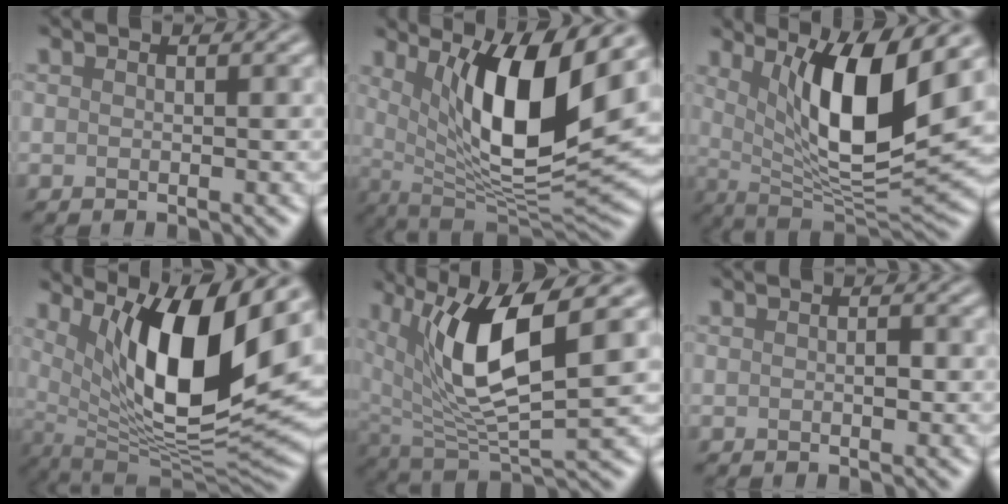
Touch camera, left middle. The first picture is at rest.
{"total": 11.6, "force": [3.9, 3.3, 10.4], "torque": [-0.163, -0.014, 0.072]}
{"total": 10.4, "force": [3.4, 2.9, 9.4], "torque": [-0.146, -0.018, 0.064]}
{"total": 12.7, "force": [4.4, 4.0, 11.3], "torque": [-0.178, -0.012, 0.082]}
{"total": 9.9, "force": [3.5, 3.3, 8.7], "torque": [-0.171, -0.009, 0.067]}
{"total": 0.8, "force": [-0.1, 0.5, 0.7], "torque": [-0.012, 0.001, -0.001]}